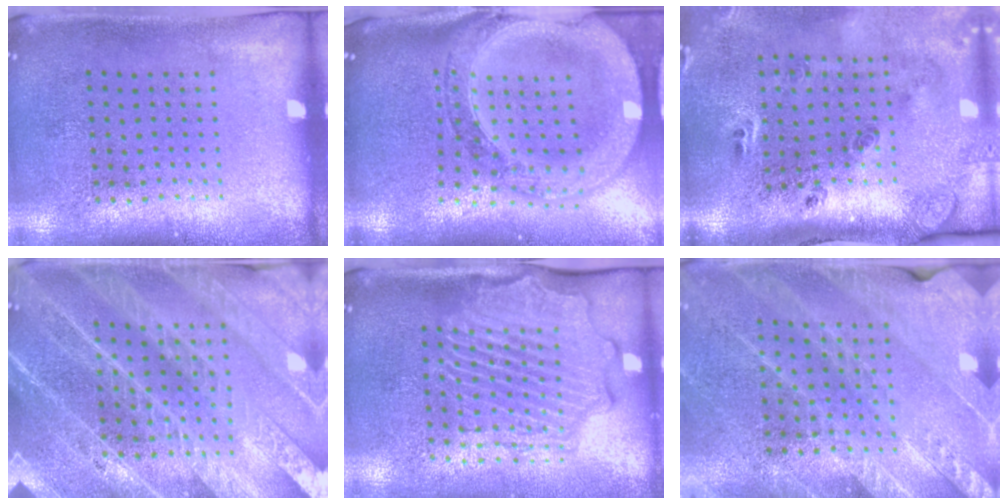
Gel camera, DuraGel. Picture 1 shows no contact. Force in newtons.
{"total": 3.9, "press": 3.1, "slide": 2.4}
{"total": 3.0, "press": 1.9, "slide": 2.4}
{"total": 4.3, "press": 3.9, "slide": 1.8}
{"total": 2.6, "press": 2.3, "slide": 1.2}
{"total": 2.6, "press": 2.5, "slide": 0.7}